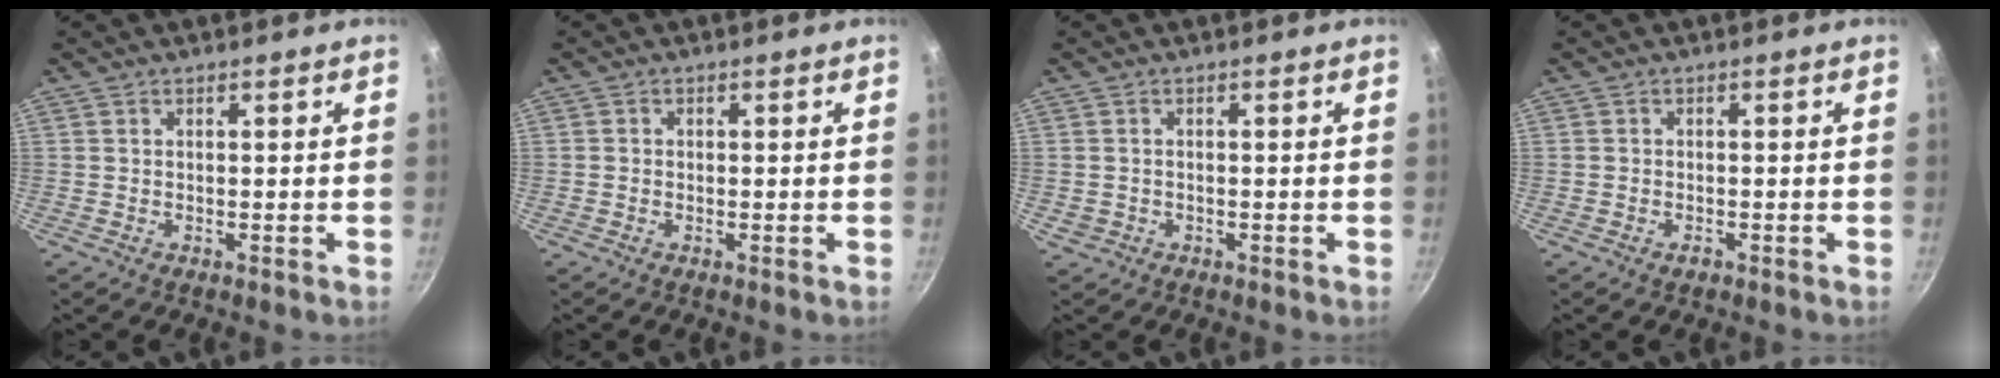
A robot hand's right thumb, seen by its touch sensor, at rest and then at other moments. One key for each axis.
{"total": 0.6, "fx": -0.2, "fy": 0.5, "fz": 0.2, "tx": -0.002, "ty": 0.002, "tz": -0.005}
{"total": 1.4, "fx": -0.3, "fy": 1.3, "fz": 0.4, "tx": -0.010, "ty": 0.003, "tz": 0.003}
{"total": 1.2, "fx": -0.8, "fy": 0.7, "fz": 0.6, "tx": -0.013, "ty": 0.003, "tz": -0.014}